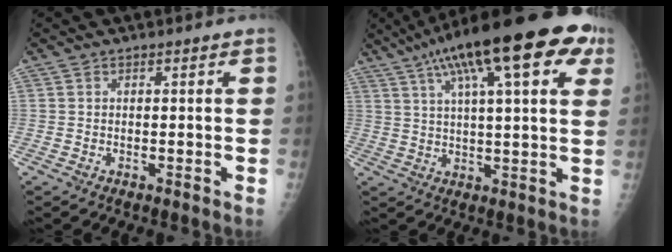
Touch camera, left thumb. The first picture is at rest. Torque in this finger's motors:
{"motor_torque": [1.06, 0.52, 1.91, -0.85, 0.48]}